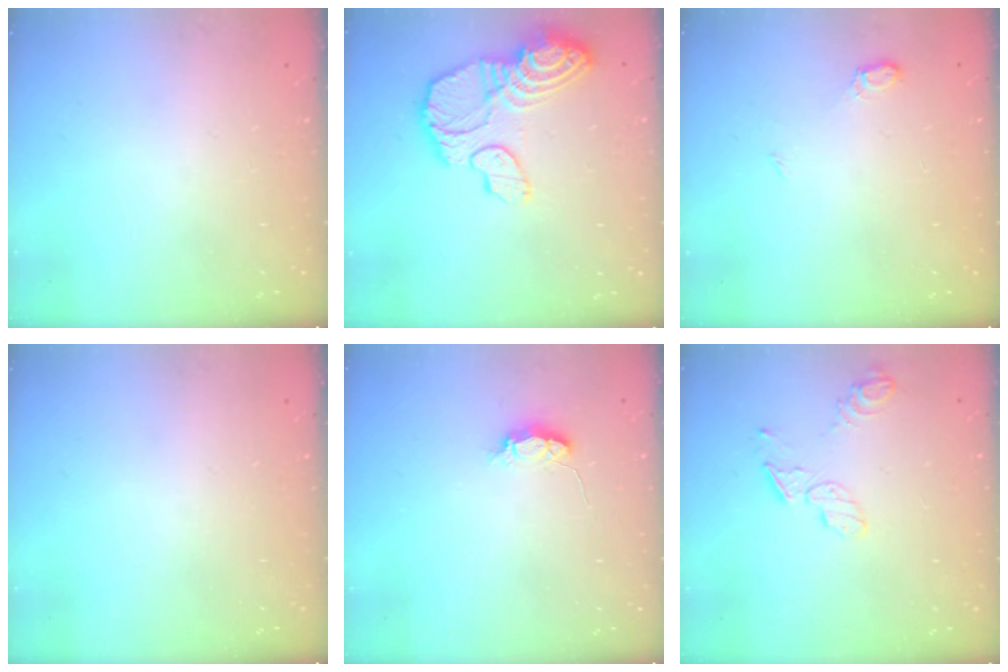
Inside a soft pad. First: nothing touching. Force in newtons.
{"total": 19.1, "press": 19.0, "slide": 1.7}
{"total": 5.5, "press": 5.5, "slide": 0.7}
{"total": 0.0}
{"total": 4.3, "press": 4.2, "slide": 0.4}
{"total": 6.5, "press": 6.5, "slide": 0.0}